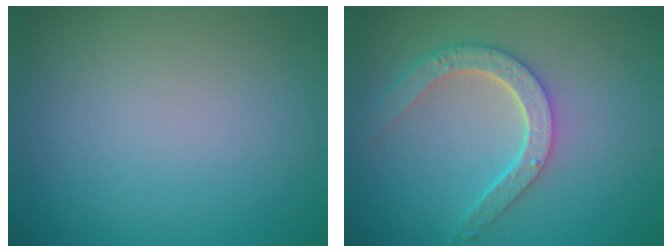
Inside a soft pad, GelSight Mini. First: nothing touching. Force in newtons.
{"total": 4.5, "press": 3.6, "slide": 2.7}